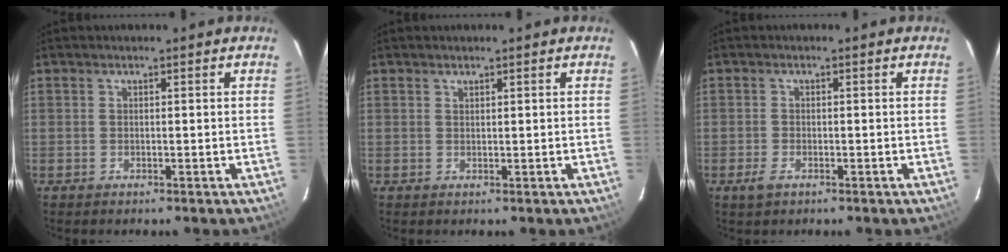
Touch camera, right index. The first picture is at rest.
{"total": 0.5, "force": [0.5, 0.2, 0.1], "torque": [-0.001, 0.002, 0.010]}
{"total": 2.3, "force": [-1.4, 1.2, 1.5], "torque": [-0.033, -0.004, -0.025]}